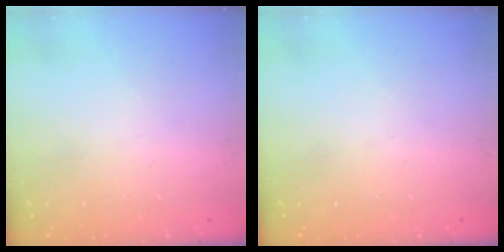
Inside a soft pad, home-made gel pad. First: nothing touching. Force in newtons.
{"total": 0.0}